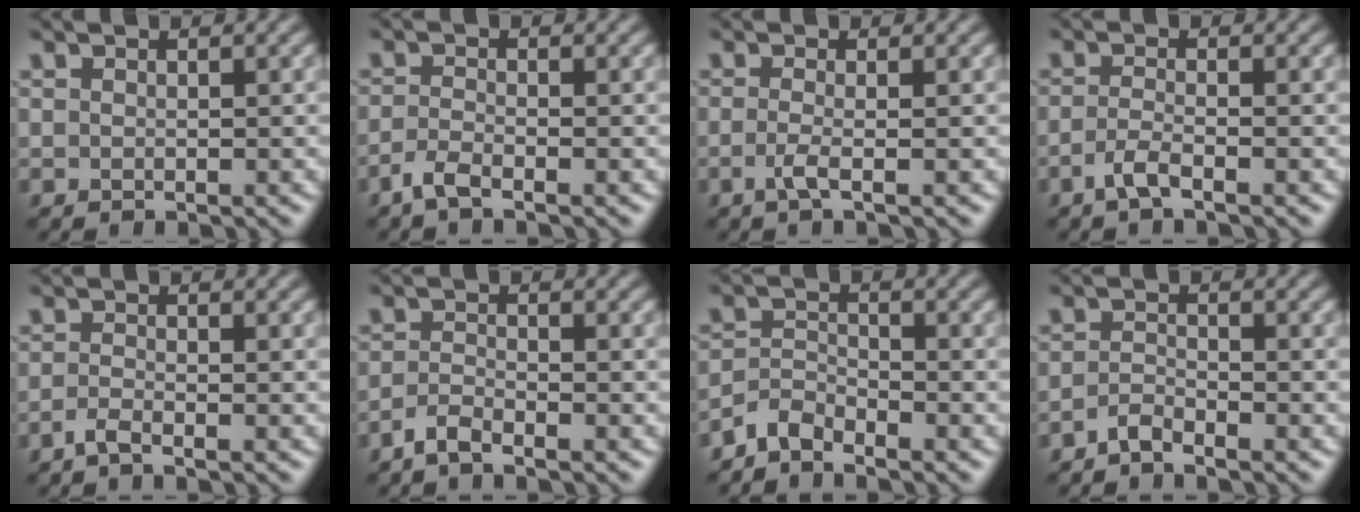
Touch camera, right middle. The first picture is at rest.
{"total": 2.0, "force": [-1.4, 0.4, 1.3], "torque": [-0.032, -0.004, -0.038]}
{"total": 1.9, "force": [-0.6, 0.5, 1.7], "torque": [-0.032, -0.005, -0.018]}
{"total": 1.9, "force": [-1.1, 0.4, 1.4], "torque": [-0.031, 0.000, -0.030]}
{"total": 1.4, "force": [-1.0, 0.2, 1.0], "torque": [-0.022, -0.004, -0.027]}
{"total": 1.9, "force": [-1.5, 0.3, 1.1], "torque": [-0.026, 0.000, -0.038]}
{"total": 2.5, "force": [-2.3, 0.7, 0.7], "torque": [-0.014, 0.005, -0.054]}
{"total": 1.5, "force": [-1.3, 0.2, 0.7], "torque": [-0.015, 0.004, -0.030]}